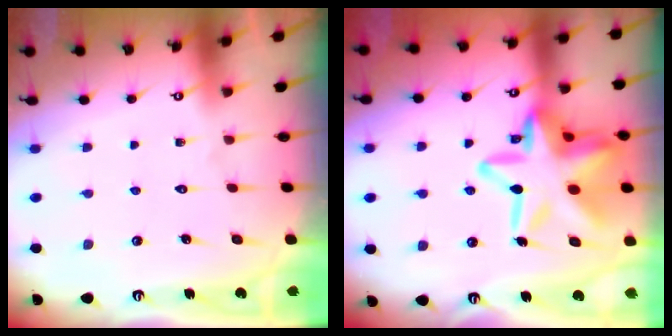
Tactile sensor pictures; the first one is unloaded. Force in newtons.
{"total": 23.3, "press": 23.2, "slide": 1.7}